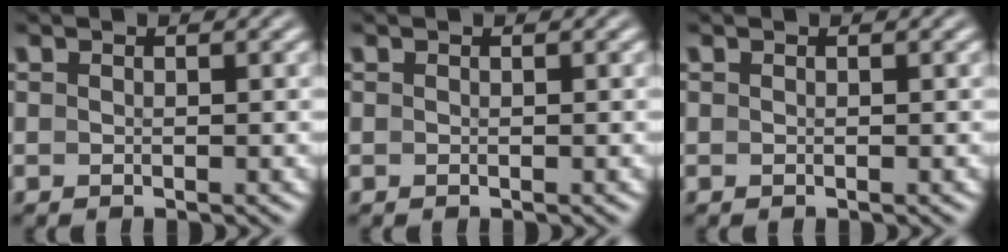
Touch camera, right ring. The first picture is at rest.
{"total": 0.0}
{"total": 0.0}